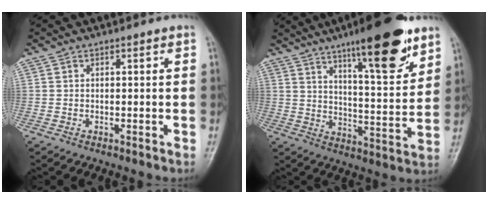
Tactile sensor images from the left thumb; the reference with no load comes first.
{"total": 17.9, "force": [11.2, 4.2, 13.4], "torque": [-0.173, -0.060, 0.176]}